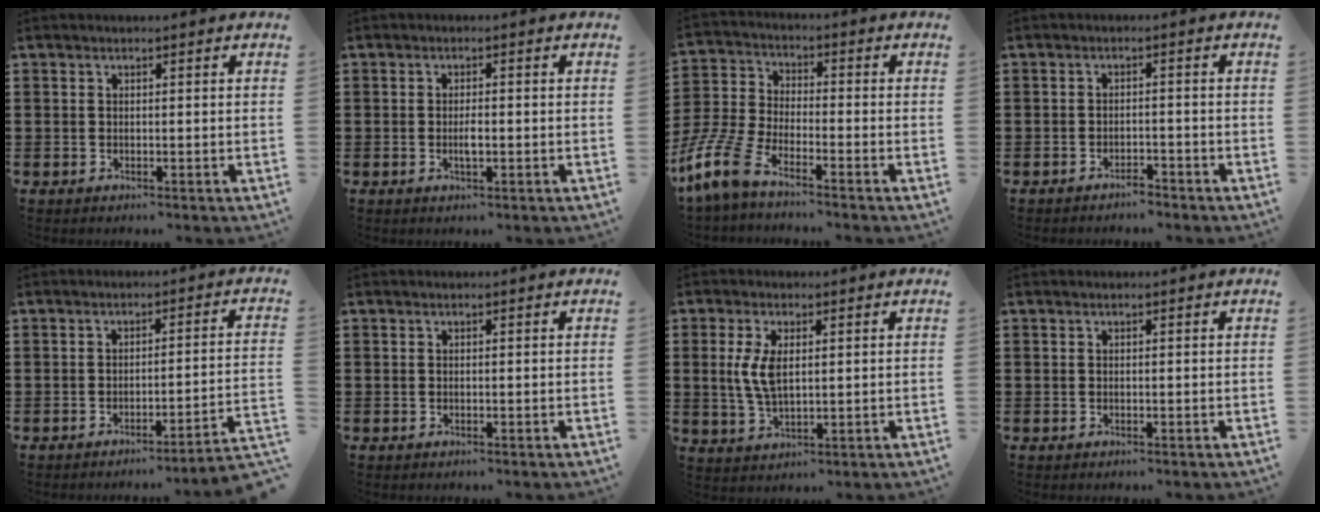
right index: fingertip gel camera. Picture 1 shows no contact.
{"total": 2.1, "force": [-0.4, 0.7, 1.9], "torque": [-0.036, 0.001, -0.007]}
{"total": 8.4, "force": [-6.6, 1.6, 4.9], "torque": [-0.137, -0.009, -0.137]}
{"total": 2.1, "force": [-2.0, 0.3, 0.3], "torque": [-0.013, 0.000, -0.041]}
{"total": 3.0, "force": [-2.5, -0.6, 1.7], "torque": [-0.031, -0.011, -0.053]}
{"total": 0.0}
{"total": 5.8, "force": [0.9, 2.6, 5.1], "torque": [-0.120, 0.003, 0.011]}
{"total": 0.0}